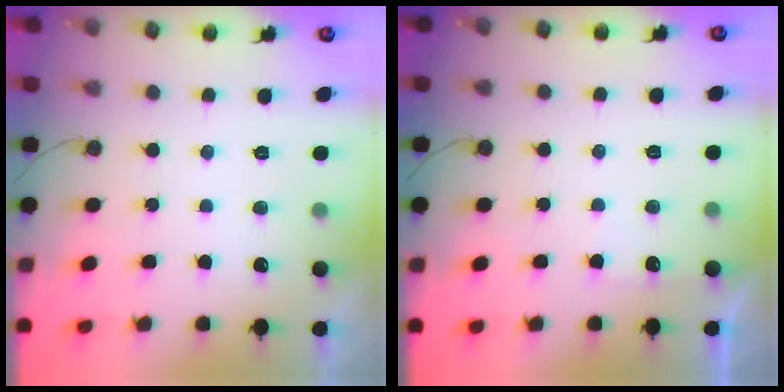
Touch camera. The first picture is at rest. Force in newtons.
{"total": 2.8, "press": 2.7, "slide": 0.4}